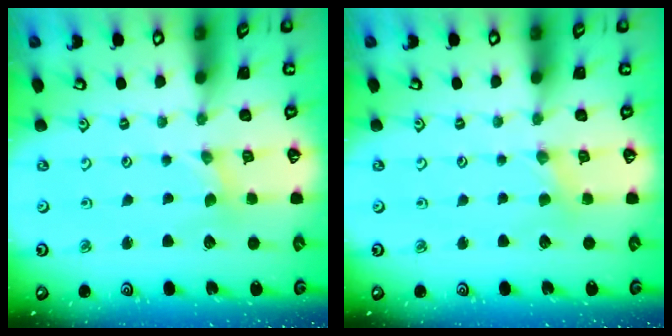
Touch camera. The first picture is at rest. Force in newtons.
{"total": 2.8, "press": 2.7, "slide": 0.5}